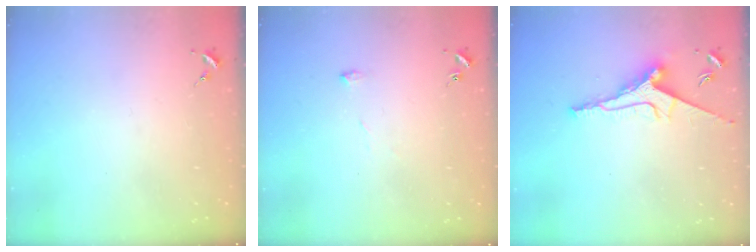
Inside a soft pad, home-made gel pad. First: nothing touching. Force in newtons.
{"total": 5.8, "press": 5.8, "slide": 0.3}
{"total": 9.9, "press": 9.9, "slide": 0.4}